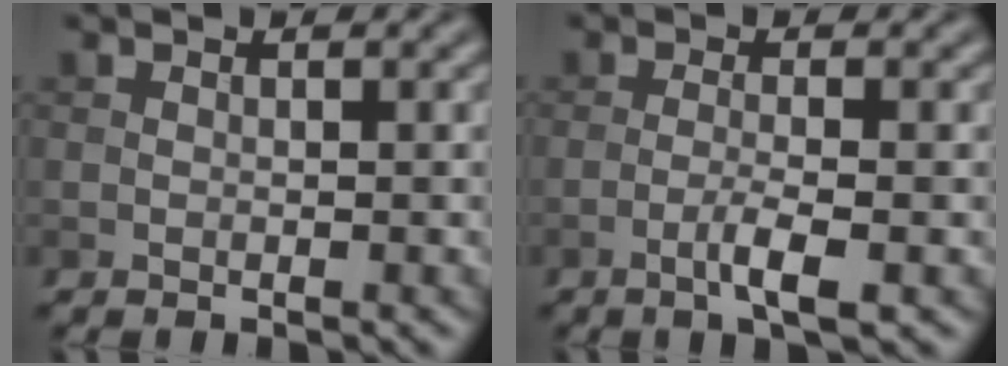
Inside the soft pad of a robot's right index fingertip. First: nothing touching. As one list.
[{"total": 3.1, "force": [-1.2, 0.4, 2.8], "torque": [-0.049, 0.005, -0.028]}]